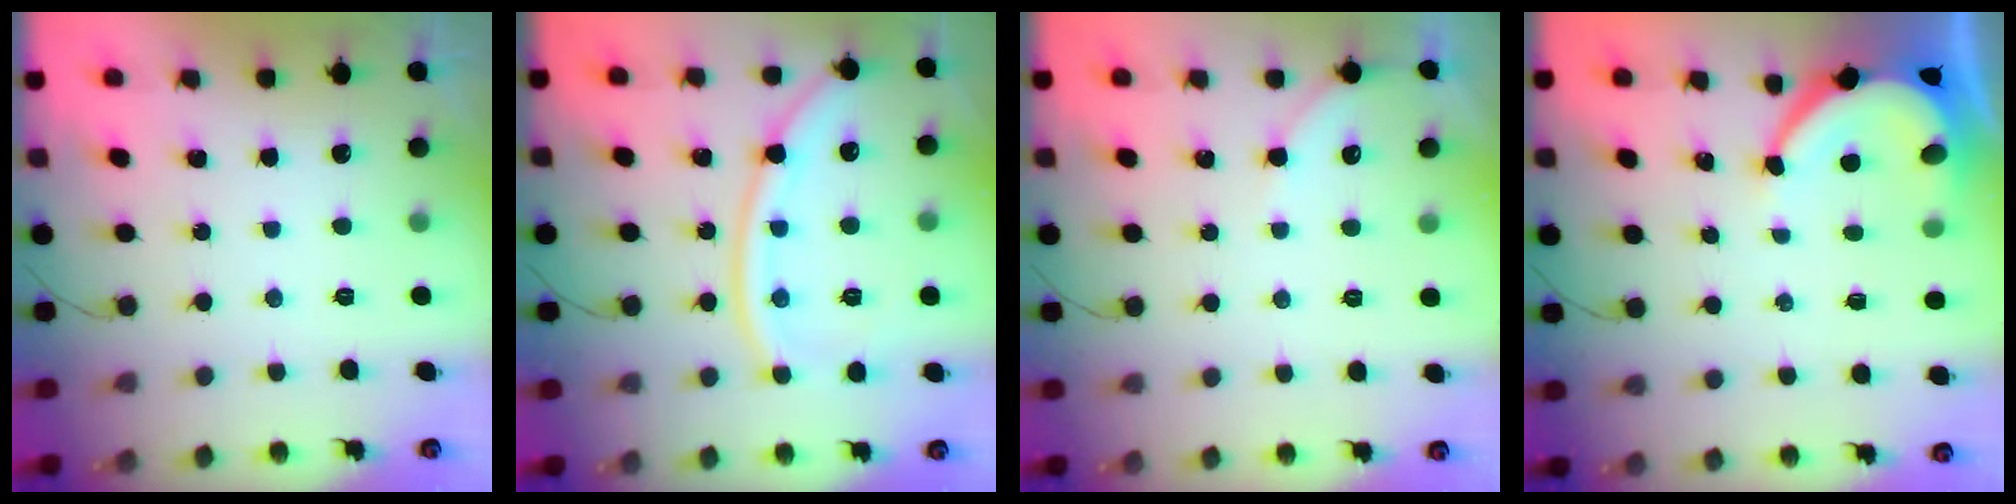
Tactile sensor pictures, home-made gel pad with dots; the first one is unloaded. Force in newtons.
{"total": 13.5, "press": 13.4, "slide": 1.8}
{"total": 3.6, "press": 3.5, "slide": 0.5}
{"total": 6.9, "press": 6.9, "slide": 0.8}